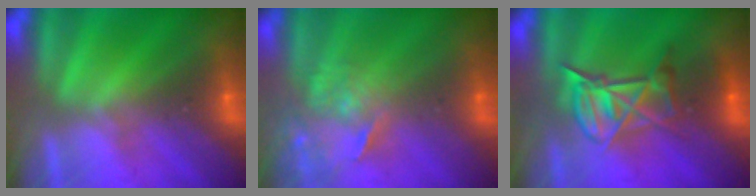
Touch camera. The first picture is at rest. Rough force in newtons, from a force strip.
{"total": 3.7}
{"total": 6.9}